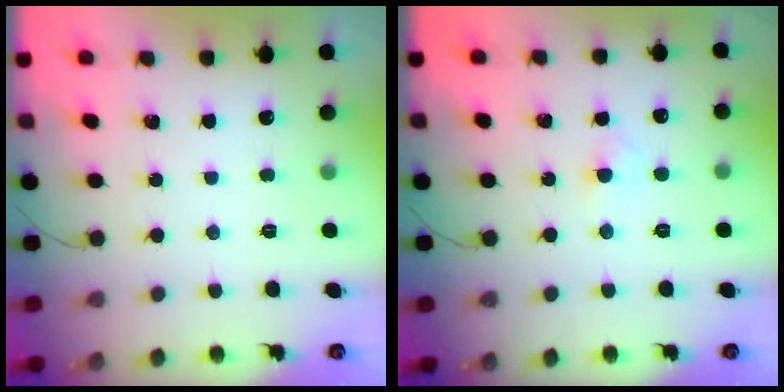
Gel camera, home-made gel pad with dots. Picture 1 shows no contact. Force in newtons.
{"total": 2.5, "press": 2.3, "slide": 0.9}